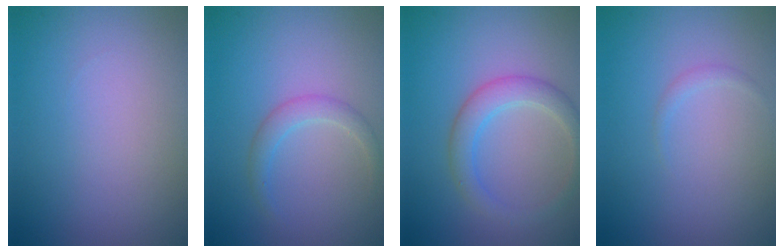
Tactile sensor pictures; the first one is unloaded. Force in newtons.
{"total": 1.7, "press": 1.7, "slide": 0.2}
{"total": 3.0, "press": 3.0, "slide": 0.1}
{"total": 0.6, "press": 0.5, "slide": 0.1}